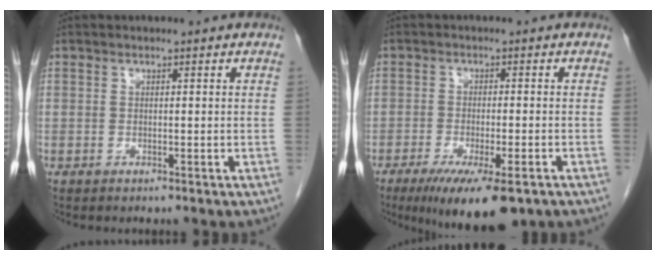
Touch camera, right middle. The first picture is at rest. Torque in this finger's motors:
{"motor_torque": [1.26, -0.87, 0.55, 0.12]}